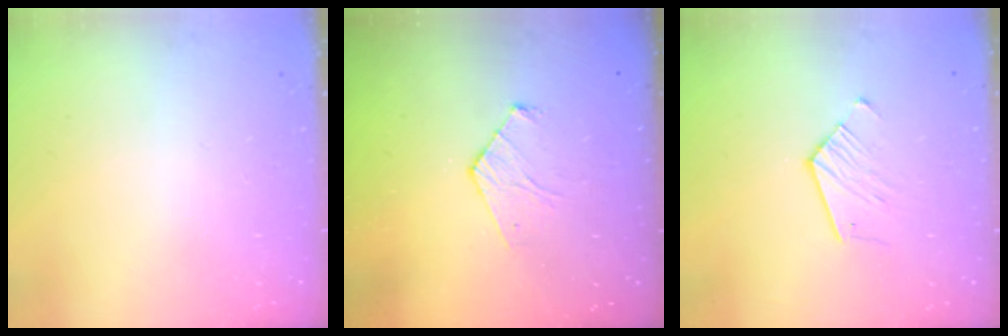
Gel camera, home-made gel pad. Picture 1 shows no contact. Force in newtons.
{"total": 4.3, "press": 4.3, "slide": 0.5}
{"total": 6.6, "press": 6.6, "slide": 0.2}